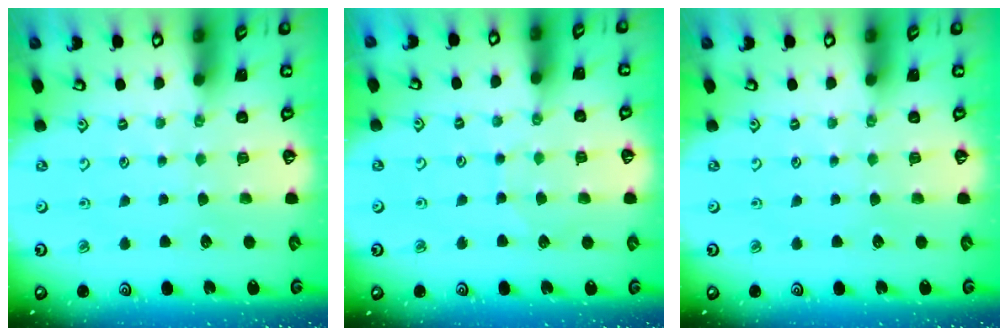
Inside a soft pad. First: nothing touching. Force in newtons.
{"total": 4.9, "press": 4.9, "slide": 0.5}
{"total": 0.0}